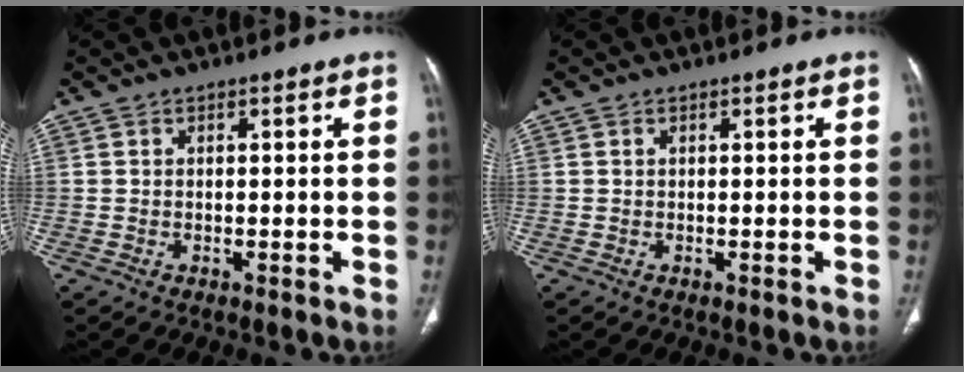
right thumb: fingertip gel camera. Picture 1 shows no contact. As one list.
[{"total": 0.0}]